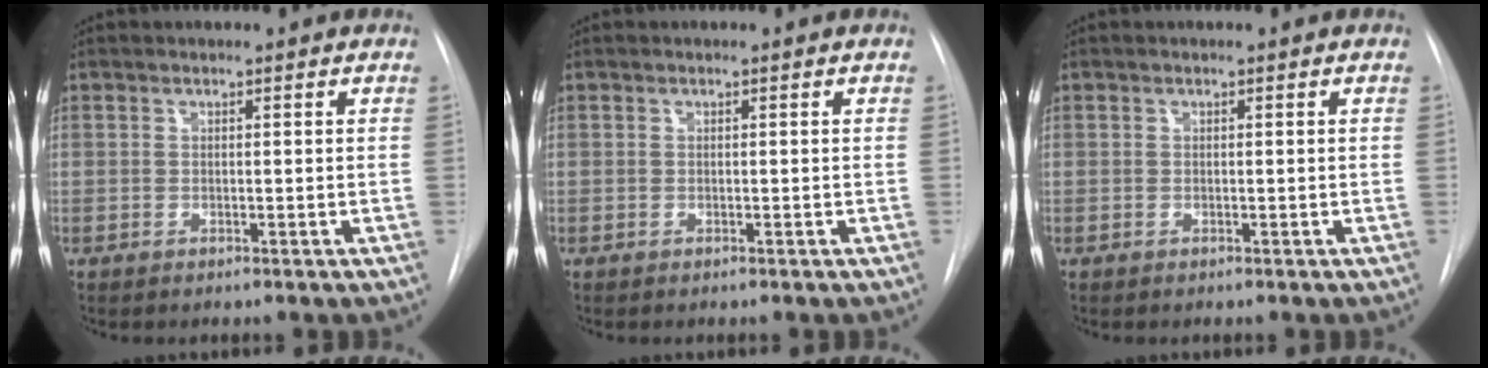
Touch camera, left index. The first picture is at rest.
{"total": 0.0}
{"total": 0.0}